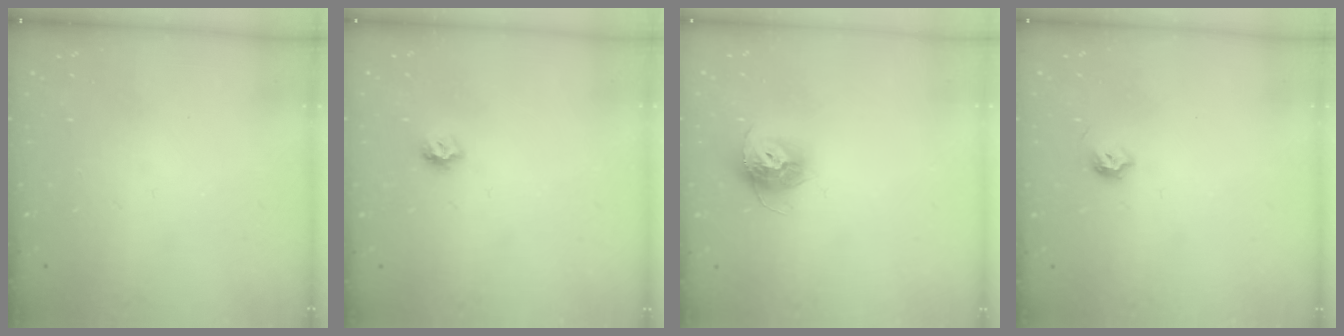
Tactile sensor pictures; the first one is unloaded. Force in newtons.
{"total": 5.8, "press": 5.8, "slide": 0.7}
{"total": 11.2, "press": 11.2, "slide": 0.8}
{"total": 5.5, "press": 5.4, "slide": 0.9}